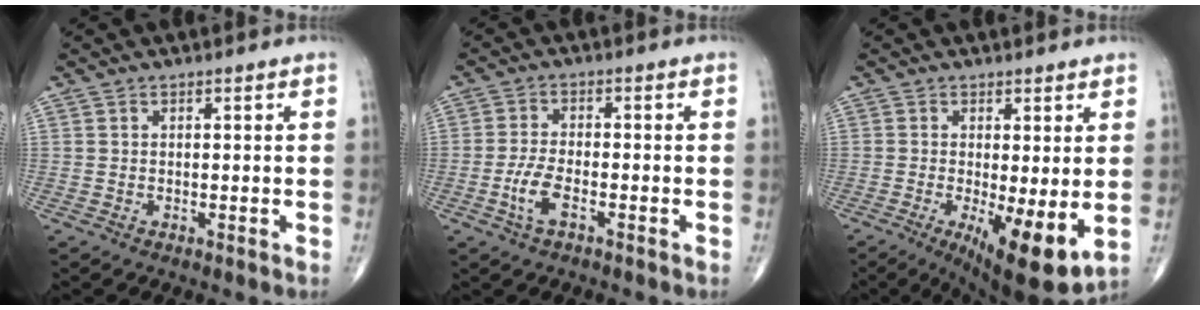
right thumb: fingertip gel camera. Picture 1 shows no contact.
{"total": 4.7, "force": [-2.0, 1.7, 3.9], "torque": [-0.086, 0.013, -0.039]}
{"total": 11.4, "force": [-2.1, 3.2, 10.8], "torque": [-0.166, -0.029, -0.024]}